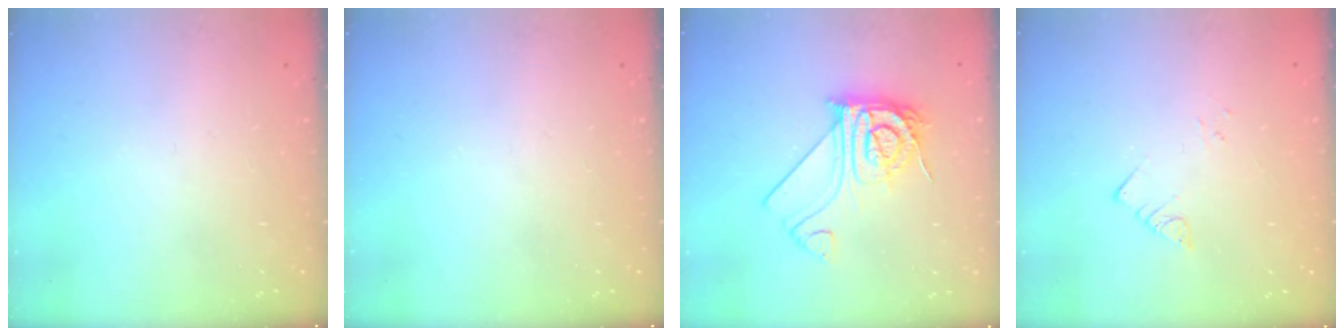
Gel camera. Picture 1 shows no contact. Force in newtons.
{"total": 0.0}
{"total": 13.7, "press": 13.6, "slide": 1.2}
{"total": 2.8, "press": 2.8, "slide": 0.2}